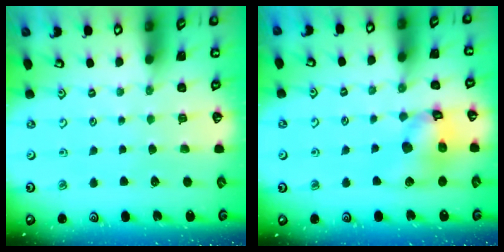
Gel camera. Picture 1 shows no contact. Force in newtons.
{"total": 13.0, "press": 12.9, "slide": 1.5}